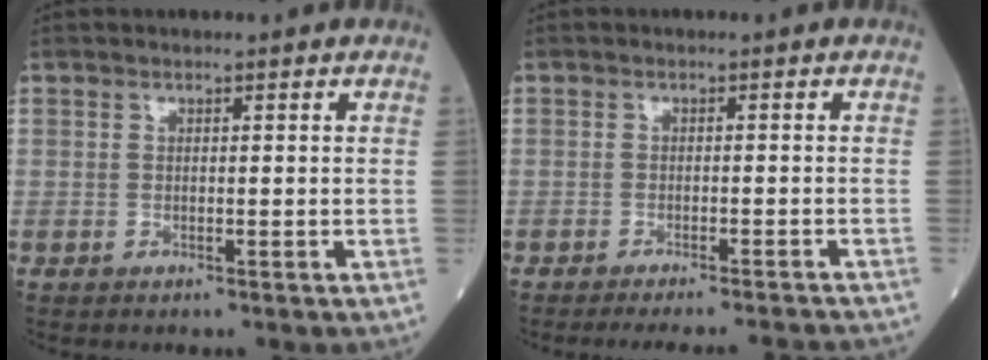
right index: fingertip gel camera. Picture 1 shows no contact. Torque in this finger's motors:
{"motor_torque": [-0.28, -0.42, 0.04, 0.02]}